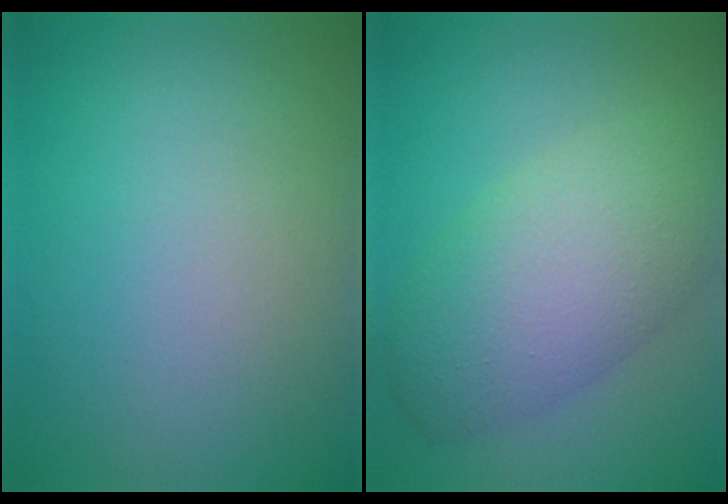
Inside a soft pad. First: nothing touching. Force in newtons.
{"total": 7.6, "press": 7.6, "slide": 0.4}